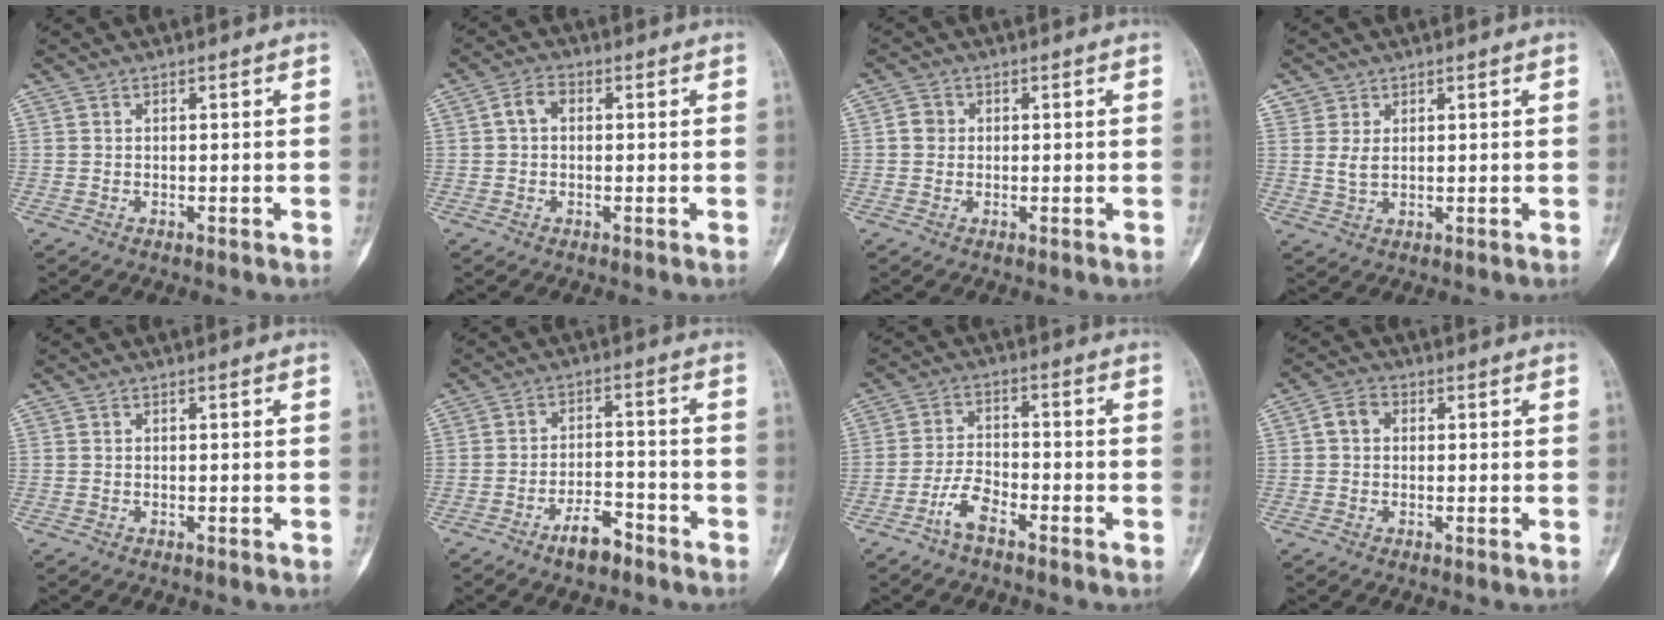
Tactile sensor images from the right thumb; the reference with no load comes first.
{"total": 3.3, "force": [0.4, 2.3, 2.4], "torque": [-0.040, 0.014, 0.002]}
{"total": 2.3, "force": [0.1, 2.1, 0.8], "torque": [-0.004, 0.005, -0.001]}
{"total": 2.8, "force": [1.0, 2.1, 1.5], "torque": [-0.020, -0.008, 0.024]}
{"total": 0.0}
{"total": 6.0, "force": [-4.3, 2.4, 3.4], "torque": [-0.050, 0.032, -0.070]}
{"total": 5.2, "force": [-3.5, 2.0, 3.3], "torque": [-0.065, 0.027, -0.069]}
{"total": 3.3, "force": [0.4, 2.6, 2.0], "torque": [-0.029, 0.012, 0.001]}